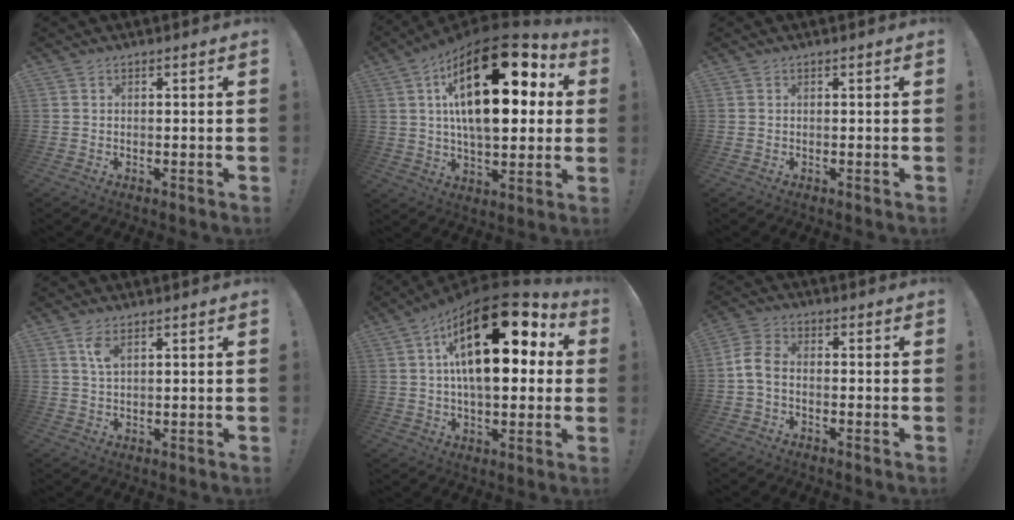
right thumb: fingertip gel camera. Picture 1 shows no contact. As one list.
[{"total": 27.8, "force": [8.0, 12.9, 23.3], "torque": [-0.383, -0.035, 0.132]}, {"total": 0.0}, {"total": 4.0, "force": [1.9, 1.4, 3.2], "torque": [-0.054, -0.006, 0.032]}, {"total": 25.1, "force": [7.2, 11.5, 21.1], "torque": [-0.339, -0.030, 0.122]}, {"total": 5.6, "force": [-1.4, 3.5, 4.1], "torque": [-0.096, 0.005, -0.024]}]